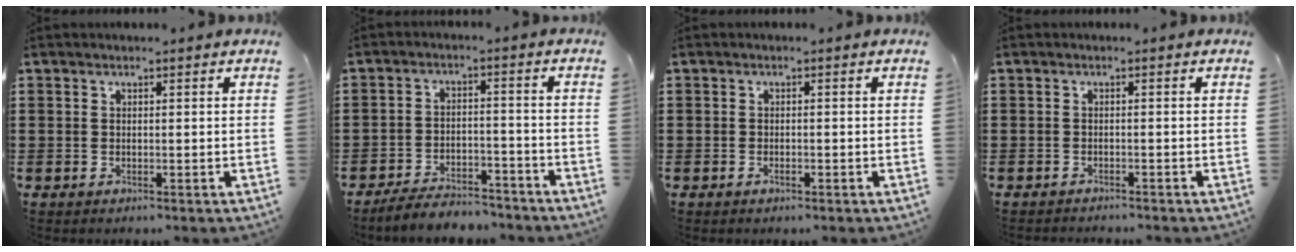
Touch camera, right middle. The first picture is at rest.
{"total": 5.1, "force": [-5.0, 0.9, 0.9], "torque": [-0.021, 0.008, -0.100]}
{"total": 0.9, "force": [-0.5, 0.3, 0.7], "torque": [-0.015, -0.004, -0.008]}
{"total": 0.8, "force": [-0.8, 0.0, 0.0], "torque": [-0.002, 0.001, -0.018]}